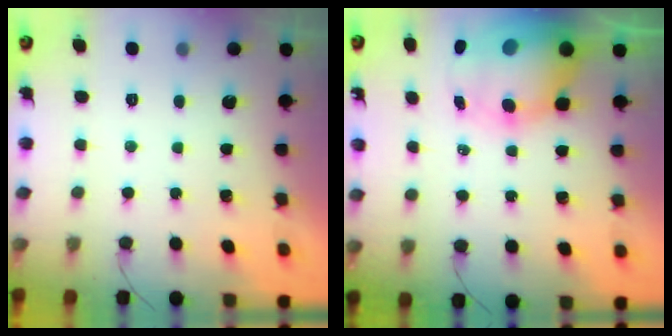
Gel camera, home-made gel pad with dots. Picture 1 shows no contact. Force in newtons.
{"total": 12.4, "press": 12.0, "slide": 3.2}